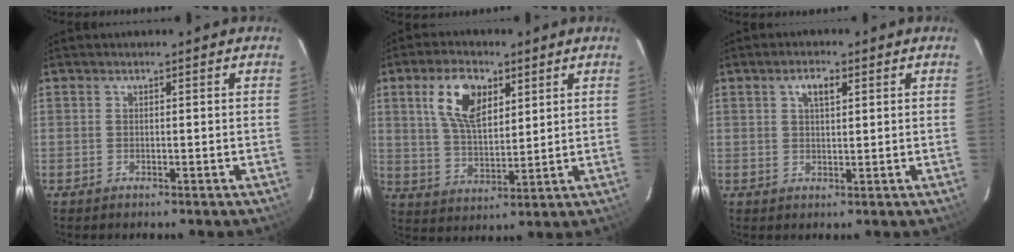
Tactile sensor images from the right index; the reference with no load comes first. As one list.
[{"total": 10.6, "force": [4.6, 5.4, 7.9], "torque": [-0.151, 0.015, 0.092]}, {"total": 3.3, "force": [1.4, 1.5, 2.6], "torque": [-0.046, 0.009, 0.026]}]